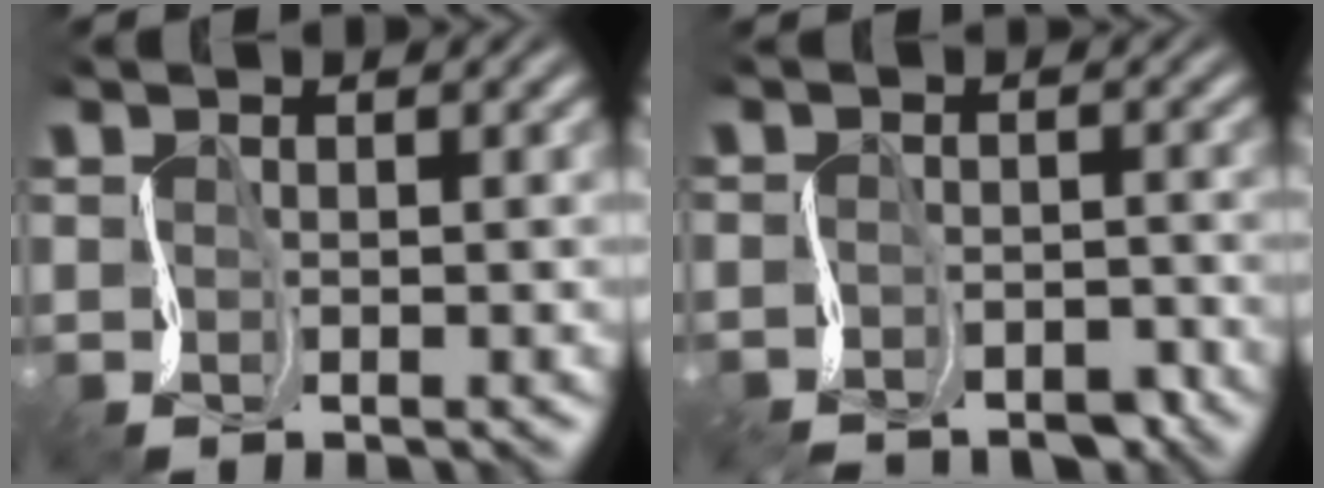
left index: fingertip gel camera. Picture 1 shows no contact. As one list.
[{"total": 4.2, "force": [-4.0, 1.1, 0.7], "torque": [-0.009, -0.003, -0.069]}]